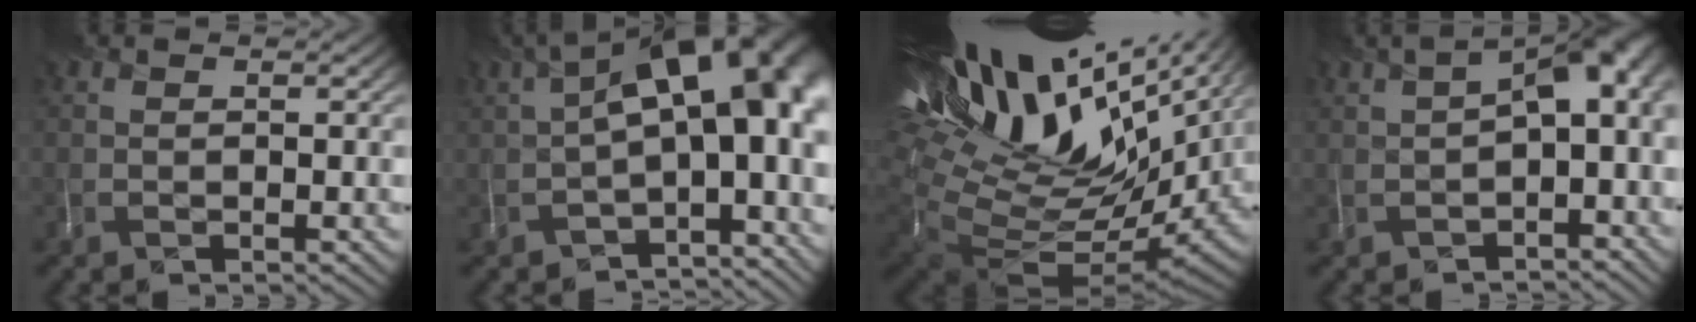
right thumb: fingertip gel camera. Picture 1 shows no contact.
{"total": 16.4, "force": [-1.0, 7.9, 14.3], "torque": [-0.181, 0.007, 0.008]}
{"total": 20.6, "force": [10.0, 8.9, 15.6], "torque": [-0.266, 0.030, 0.207]}
{"total": 6.5, "force": [-0.9, 3.5, 5.5], "torque": [-0.074, 0.010, -0.012]}